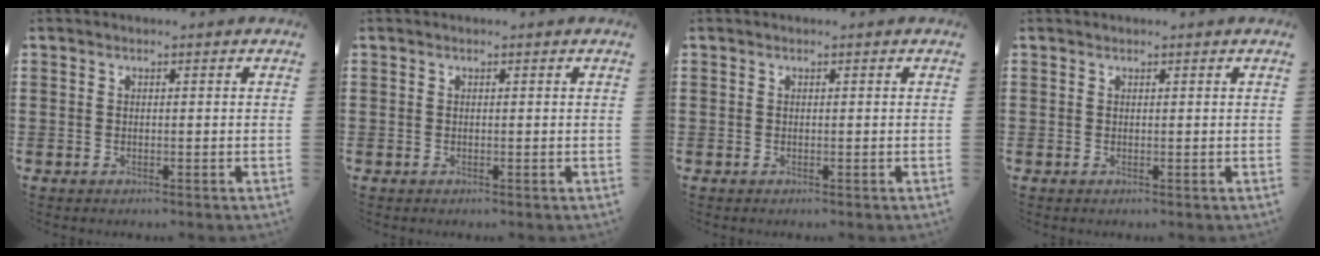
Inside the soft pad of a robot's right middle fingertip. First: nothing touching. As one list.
[{"total": 0.0}, {"total": 0.0}, {"total": 0.0}]